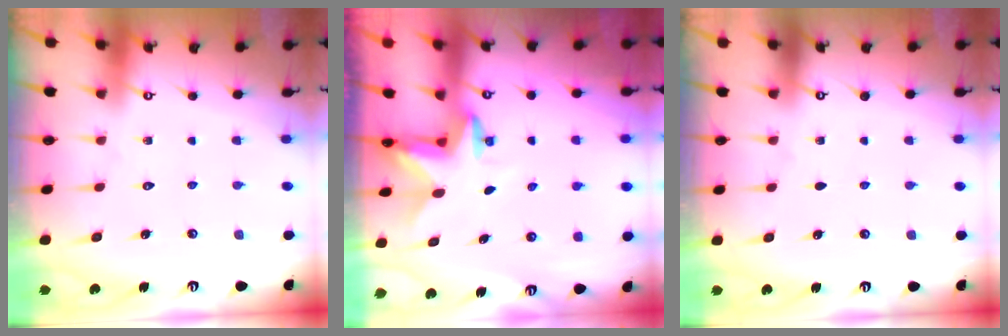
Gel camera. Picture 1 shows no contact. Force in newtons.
{"total": 2.4, "press": 2.3, "slide": 0.4}
{"total": 0.0}